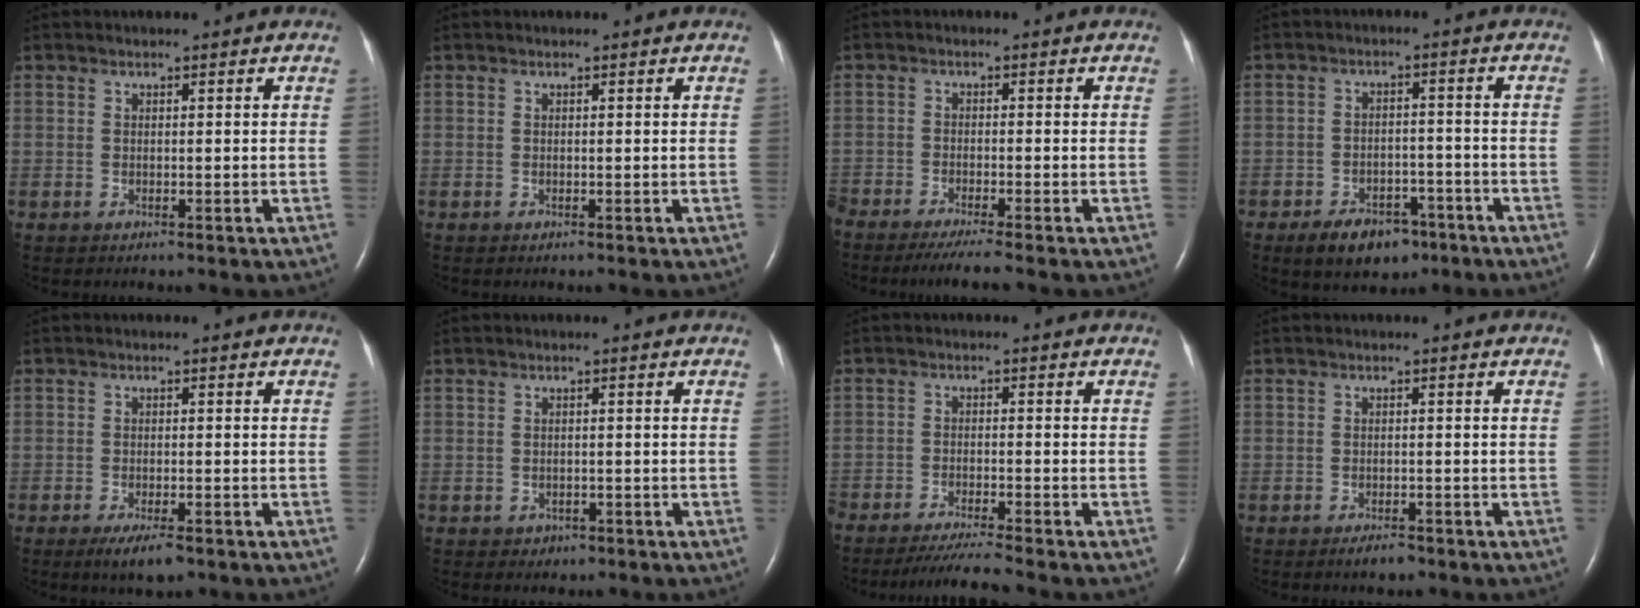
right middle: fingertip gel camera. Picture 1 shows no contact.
{"total": 0.0}
{"total": 6.2, "force": [-5.2, -0.3, 3.4], "torque": [-0.049, -0.015, -0.088]}
{"total": 8.0, "force": [-5.3, 4.4, 4.1], "torque": [-0.071, 0.004, -0.077]}
{"total": 4.1, "force": [-2.6, 0.9, 3.0], "torque": [-0.056, -0.008, -0.040]}
{"total": 1.3, "force": [-0.7, 1.0, 0.2], "torque": [-0.006, 0.004, -0.006]}
{"total": 6.1, "force": [-5.4, -1.3, 2.5], "torque": [-0.036, -0.024, -0.093]}
{"total": 2.0, "force": [-1.5, 0.6, 1.1], "torque": [-0.023, -0.002, -0.021]}